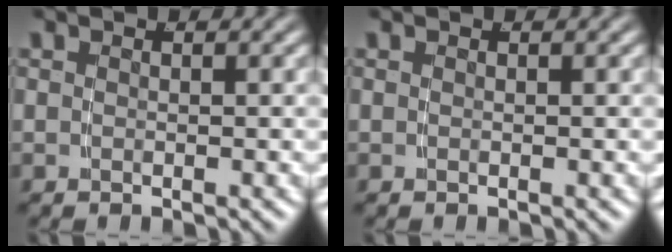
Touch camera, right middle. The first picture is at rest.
{"total": 0.0}